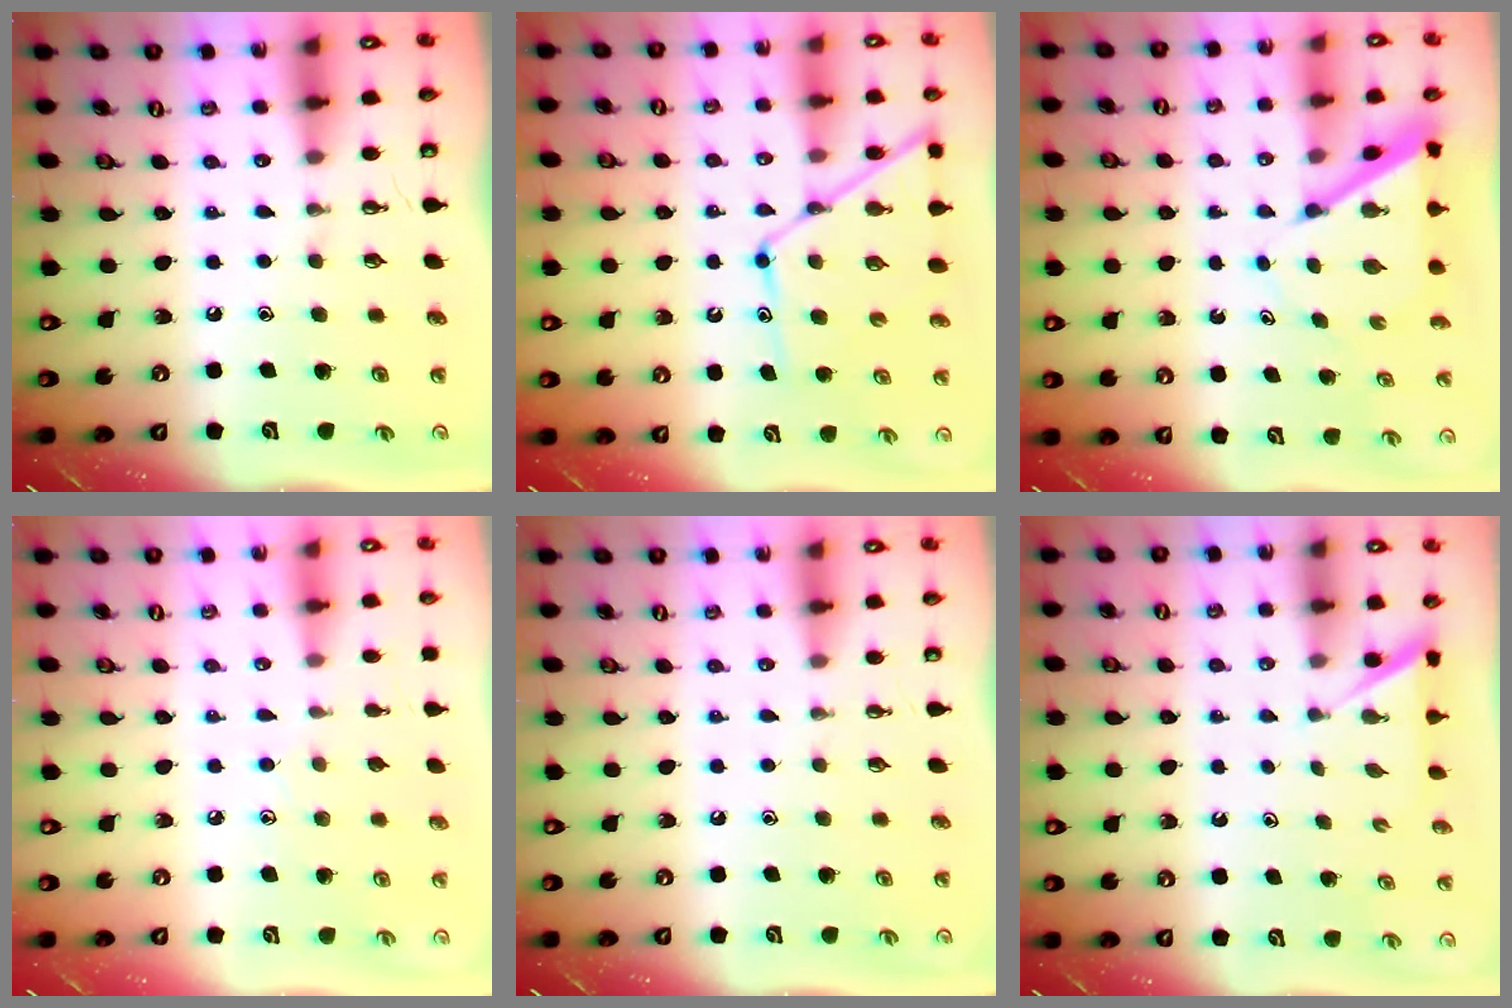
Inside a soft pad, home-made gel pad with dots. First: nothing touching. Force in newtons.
{"total": 12.2, "press": 12.1, "slide": 0.9}
{"total": 5.6, "press": 5.6, "slide": 0.4}
{"total": 4.9, "press": 4.8, "slide": 0.5}
{"total": 0.0}
{"total": 2.4, "press": 2.4, "slide": 0.3}